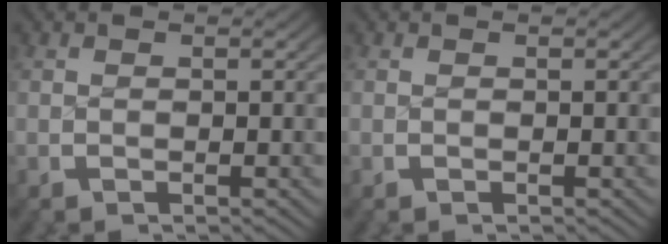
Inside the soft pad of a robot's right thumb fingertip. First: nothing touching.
{"total": 0.0}